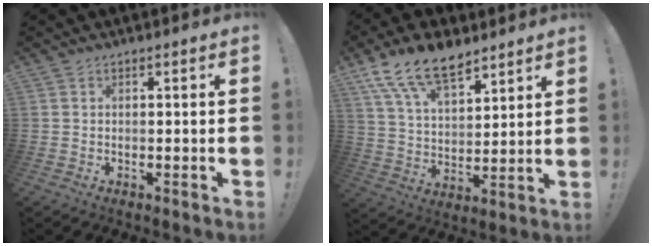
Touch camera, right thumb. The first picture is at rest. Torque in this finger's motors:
{"motor_torque": [0.54, 1.75, 0.29, 0.12, 0.18]}